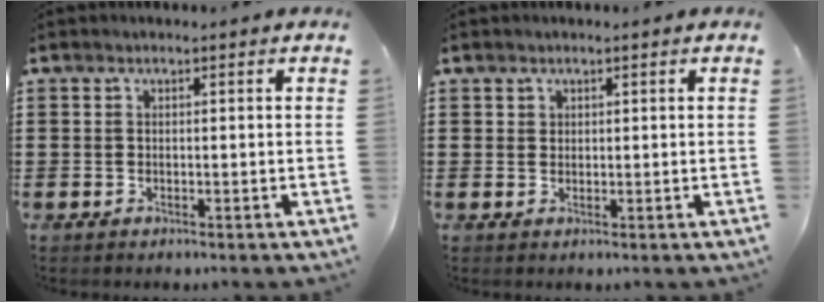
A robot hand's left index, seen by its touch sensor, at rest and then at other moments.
{"total": 1.2, "force": [0.9, 0.7, 0.1], "torque": [-0.005, 0.001, 0.019]}